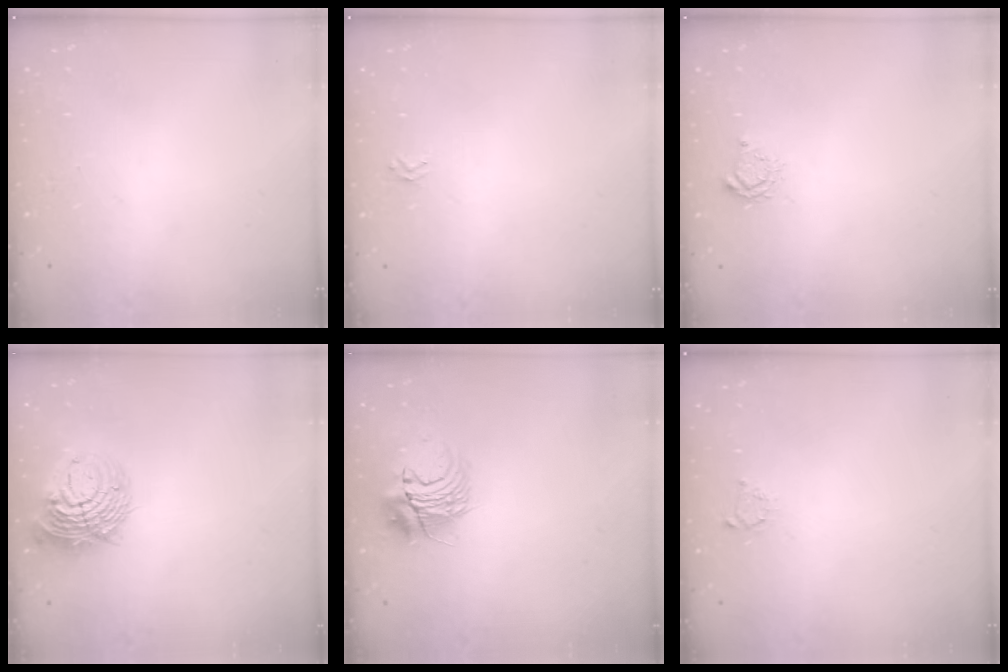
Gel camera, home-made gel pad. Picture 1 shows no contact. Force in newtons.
{"total": 1.6, "press": 1.6, "slide": 0.2}
{"total": 4.7, "press": 4.7, "slide": 0.6}
{"total": 13.0, "press": 12.9, "slide": 1.3}
{"total": 9.7, "press": 9.7, "slide": 0.5}
{"total": 2.6, "press": 2.5, "slide": 0.4}